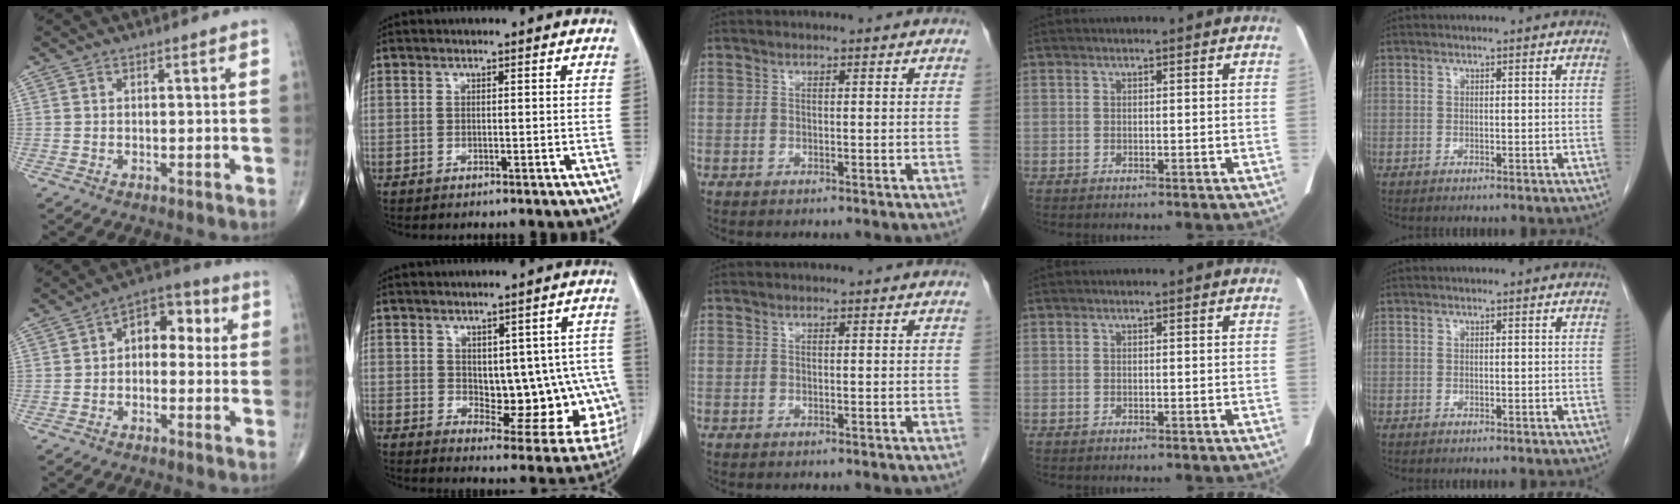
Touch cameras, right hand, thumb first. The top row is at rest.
{"thumb": {"total": 8.7, "force": [0.9, 5.8, 6.5], "torque": [-0.058, 0.034, -0.001]}, "index": {"total": 13.2, "force": [-0.3, 7.0, 11.2], "torque": [-0.121, 0.012, 0.019]}}